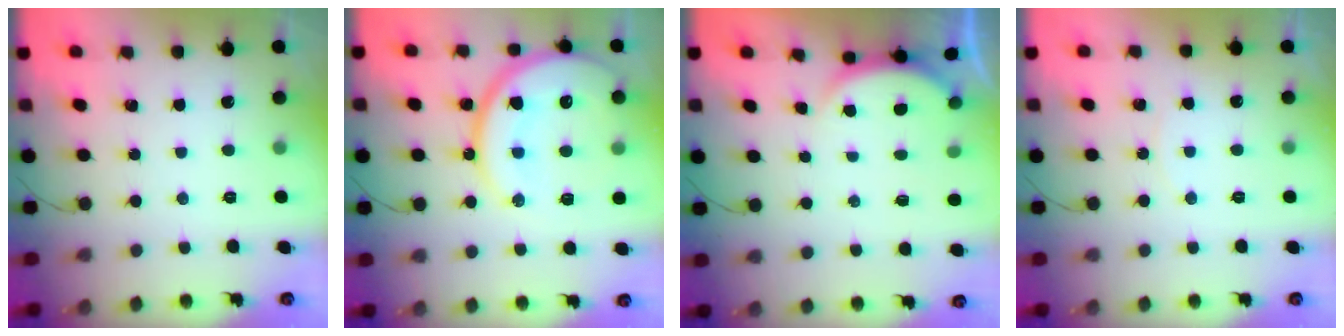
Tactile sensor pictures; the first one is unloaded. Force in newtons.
{"total": 19.4, "press": 19.4, "slide": 1.4}
{"total": 2.6, "press": 2.5, "slide": 0.6}
{"total": 2.2, "press": 2.1, "slide": 0.4}